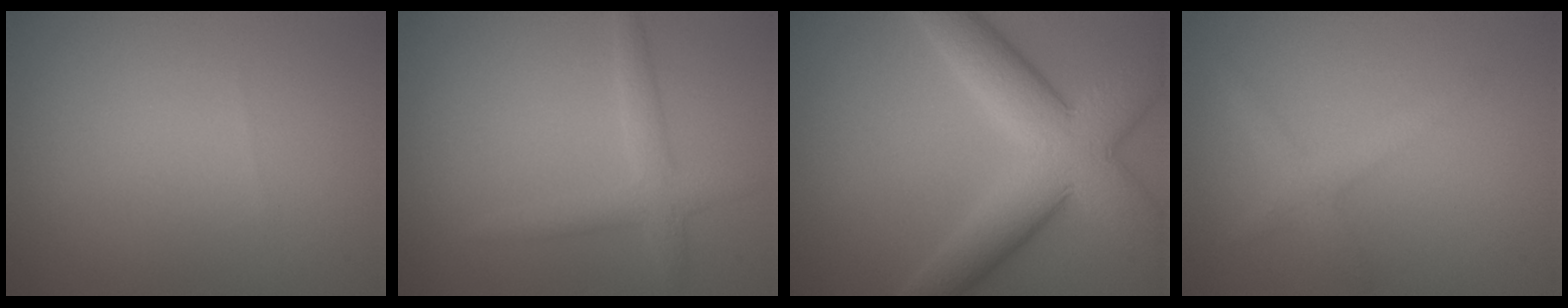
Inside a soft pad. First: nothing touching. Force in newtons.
{"total": 1.8, "press": 1.8, "slide": 0.1}
{"total": 9.4, "press": 9.3, "slide": 0.2}
{"total": 2.3, "press": 2.3, "slide": 0.1}